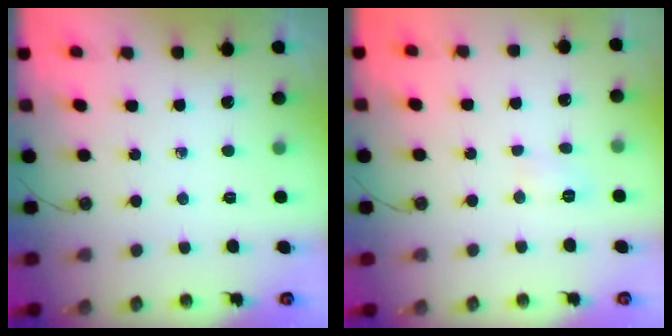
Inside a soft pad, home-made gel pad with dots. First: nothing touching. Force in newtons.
{"total": 4.2, "press": 4.2, "slide": 0.4}